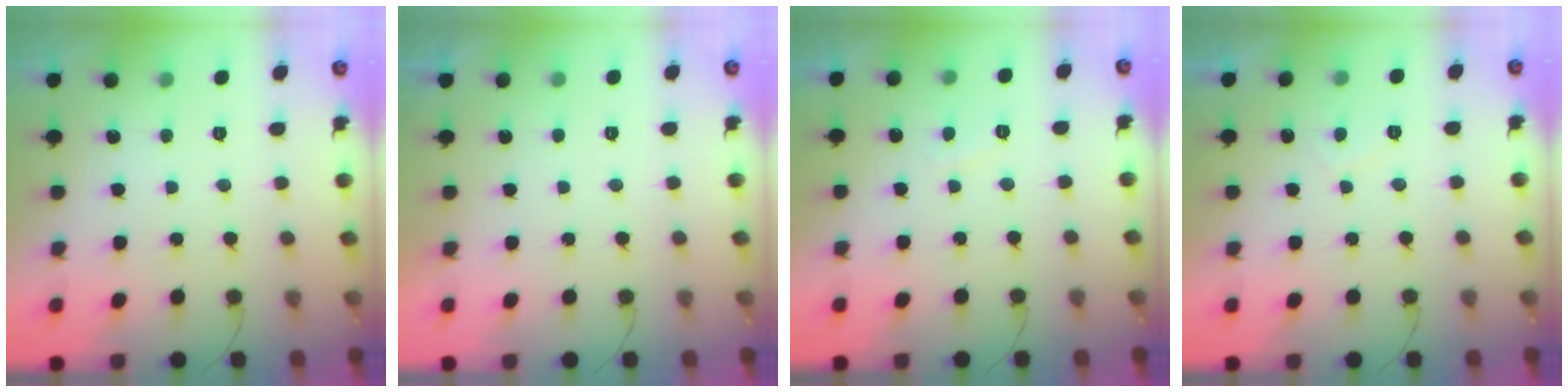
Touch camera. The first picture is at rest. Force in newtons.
{"total": 2.1, "press": 2.1, "slide": 0.4}
{"total": 1.3, "press": 1.2, "slide": 0.6}
{"total": 0.7, "press": 0.5, "slide": 0.5}